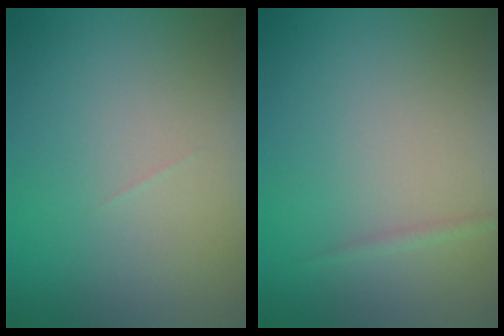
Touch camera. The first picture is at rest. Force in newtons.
{"total": 0.6, "press": 0.6, "slide": 0.0}